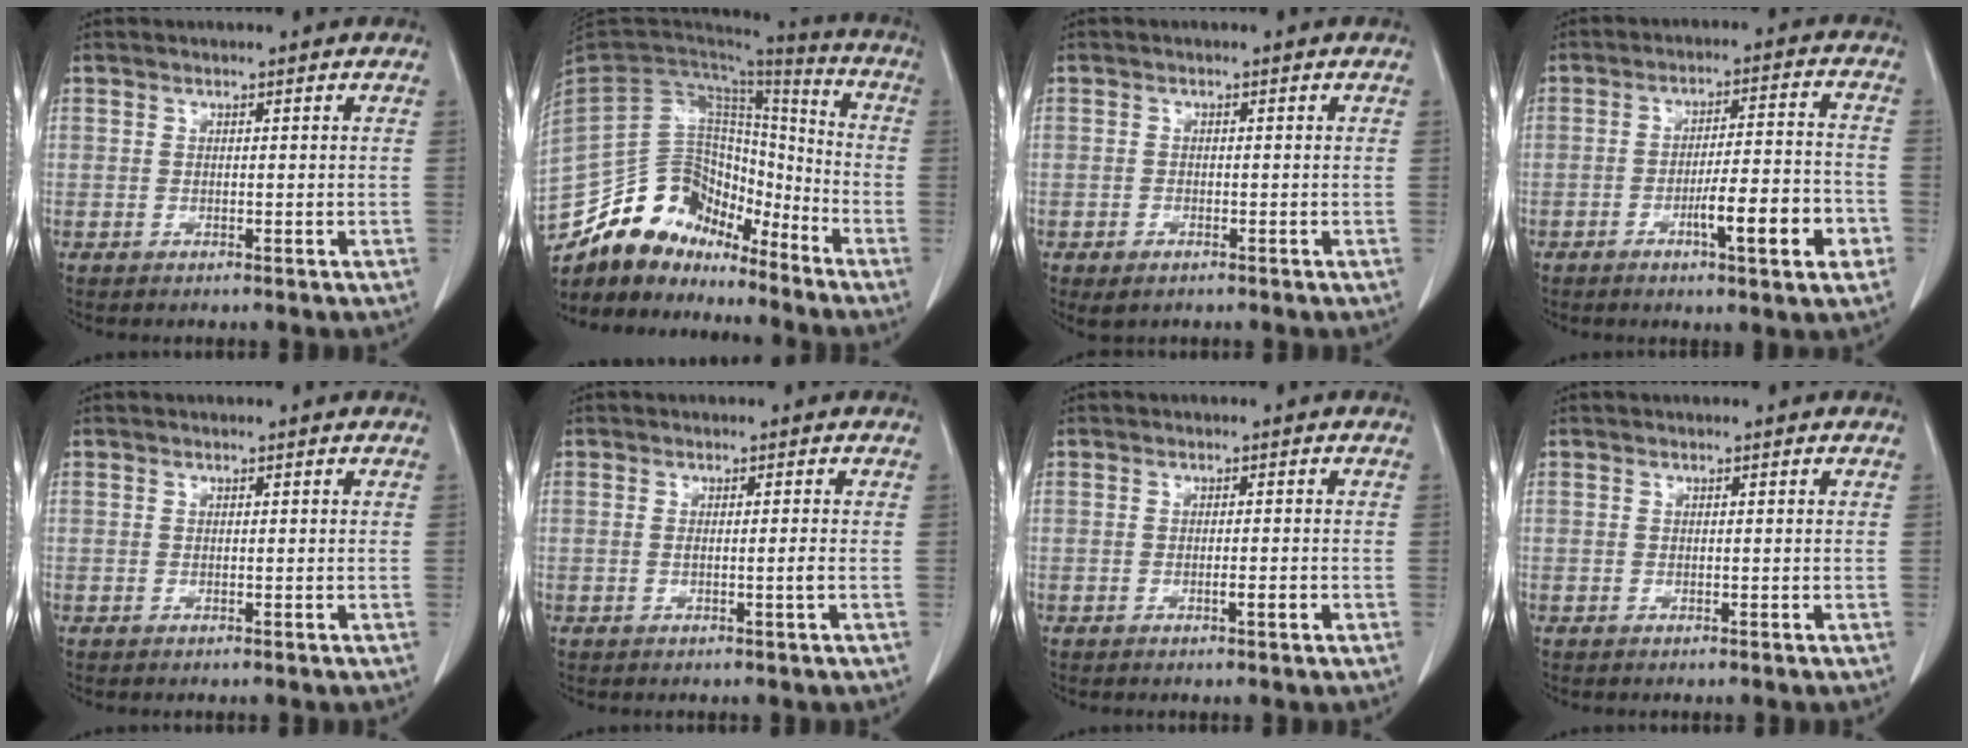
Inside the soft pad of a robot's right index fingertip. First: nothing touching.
{"total": 16.7, "force": [-13.9, 7.6, 5.1], "torque": [-0.082, 0.060, -0.247]}
{"total": 2.0, "force": [-1.2, 1.1, 1.1], "torque": [-0.022, -0.002, -0.012]}
{"total": 10.5, "force": [-4.3, 1.1, 9.5], "torque": [-0.142, 0.006, -0.063]}
{"total": 0.0}
{"total": 1.5, "force": [-0.4, -0.4, 1.4], "torque": [-0.025, -0.002, -0.007]}
{"total": 1.7, "force": [-0.7, 0.1, 1.6], "torque": [-0.028, -0.002, -0.011]}
{"total": 0.0}